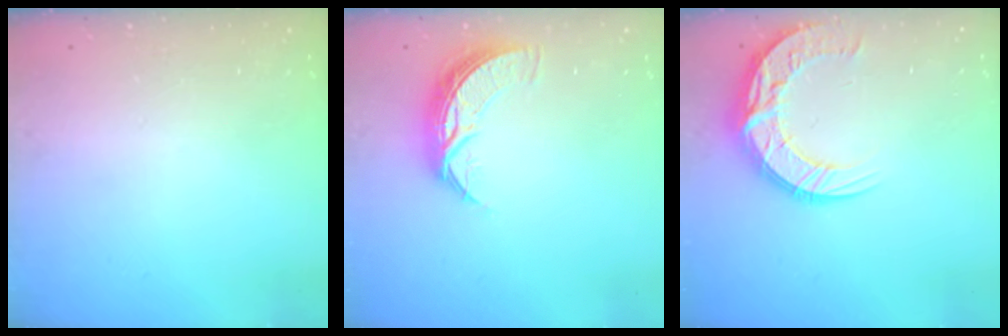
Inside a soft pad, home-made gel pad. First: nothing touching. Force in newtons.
{"total": 8.7, "press": 8.7, "slide": 0.3}
{"total": 13.2, "press": 13.2, "slide": 1.2}